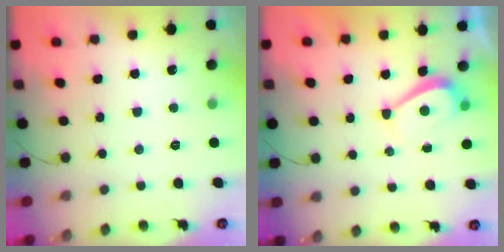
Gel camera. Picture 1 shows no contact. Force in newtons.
{"total": 2.2, "press": 2.1, "slide": 0.6}